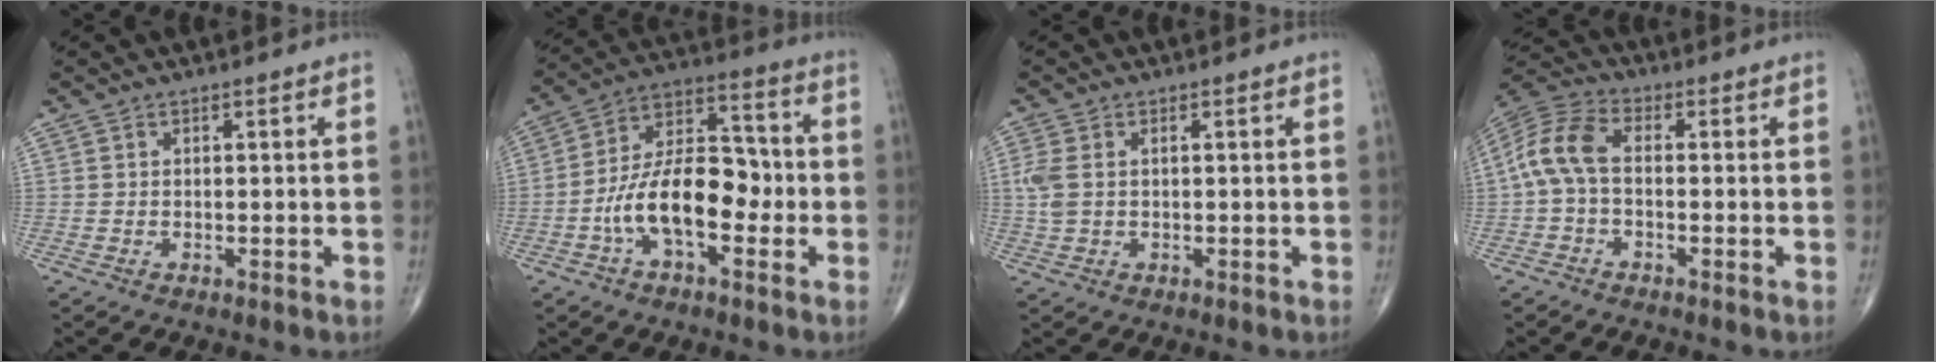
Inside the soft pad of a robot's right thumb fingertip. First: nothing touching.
{"total": 15.3, "force": [-3.8, 8.0, 12.5], "torque": [-0.208, 0.047, -0.074]}
{"total": 4.1, "force": [0.5, 2.5, 3.2], "torque": [-0.105, 0.010, 0.012]}
{"total": 8.5, "force": [-0.7, 4.7, 7.0], "torque": [-0.153, 0.026, -0.025]}